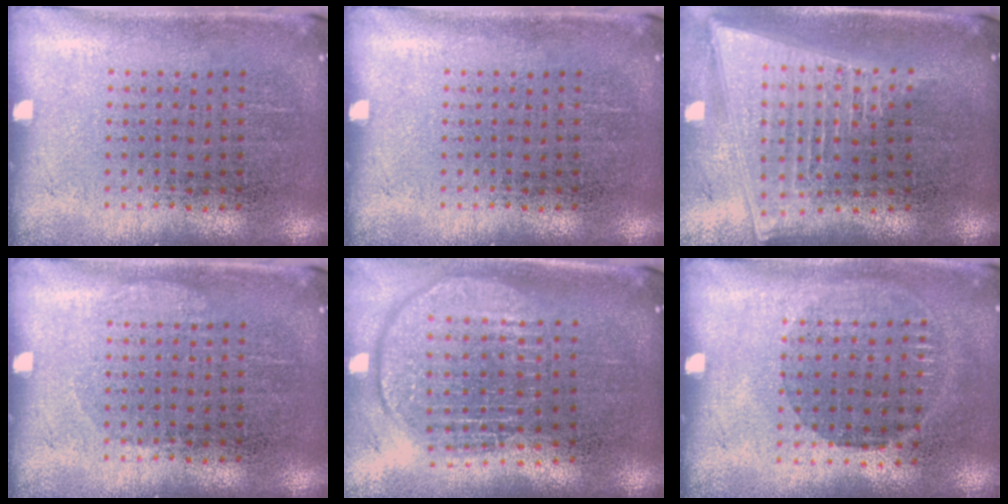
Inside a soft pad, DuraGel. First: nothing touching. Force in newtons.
{"total": 0.0}
{"total": 2.1, "press": 1.7, "slide": 1.1}
{"total": 0.7, "press": 0.7, "slide": 0.2}
{"total": 1.8, "press": 1.5, "slide": 1.0}
{"total": 0.9, "press": 0.8, "slide": 0.4}